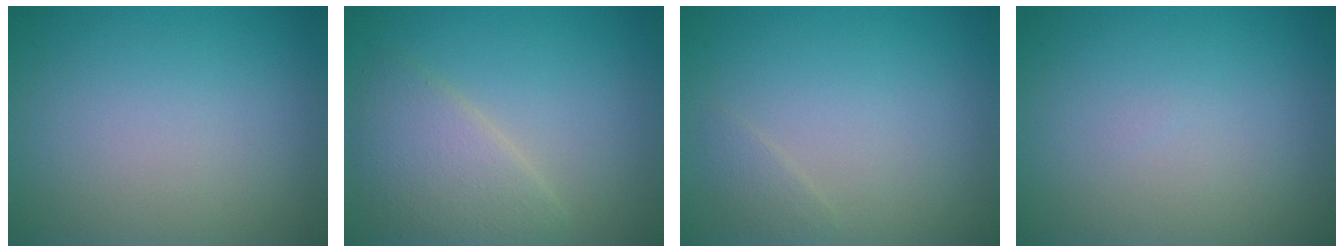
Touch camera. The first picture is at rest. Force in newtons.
{"total": 3.8, "press": 3.8, "slide": 0.2}
{"total": 0.9, "press": 0.9, "slide": 0.0}
{"total": 0.0}